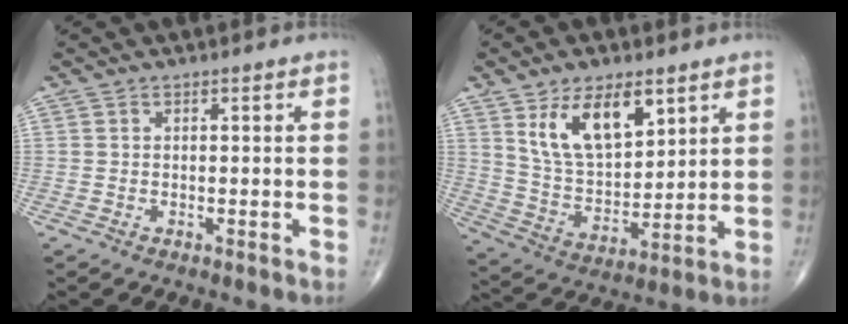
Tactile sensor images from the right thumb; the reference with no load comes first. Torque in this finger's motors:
{"motor_torque": [-0.29, 0.61, 1.23, 0.87, 0.35]}